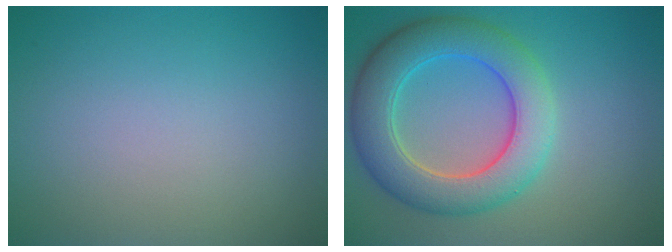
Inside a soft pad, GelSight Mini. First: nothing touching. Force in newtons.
{"total": 7.4, "press": 7.4, "slide": 0.3}